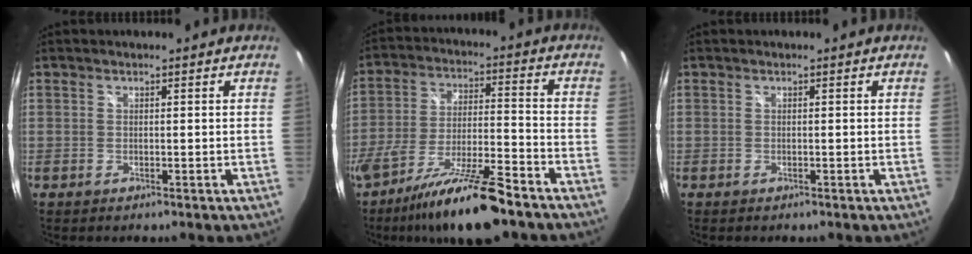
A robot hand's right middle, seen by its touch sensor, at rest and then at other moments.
{"total": 16.4, "force": [-12.1, 2.3, 10.7], "torque": [-0.206, -0.027, -0.206]}
{"total": 0.0}